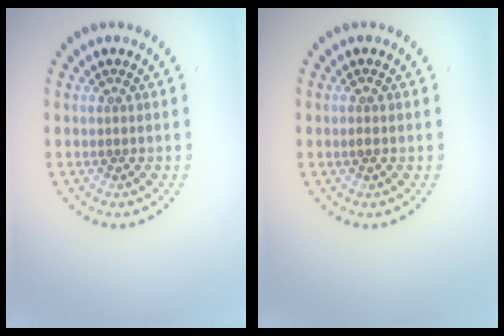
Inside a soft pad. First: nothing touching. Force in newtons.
{"total": 0.8, "press": 0.8, "slide": 0.1}